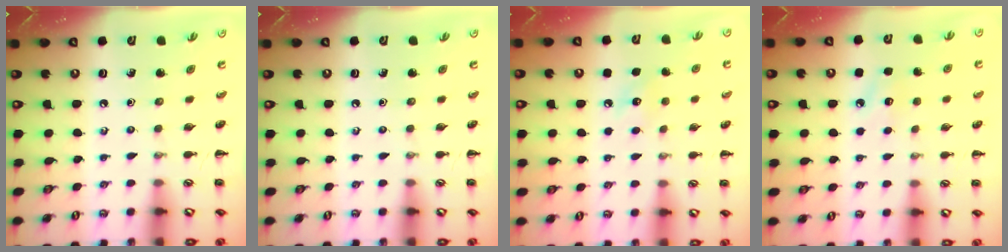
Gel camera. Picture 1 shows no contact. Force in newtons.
{"total": 0.0}
{"total": 6.8, "press": 6.5, "slide": 1.7}
{"total": 6.4, "press": 6.2, "slide": 1.5}